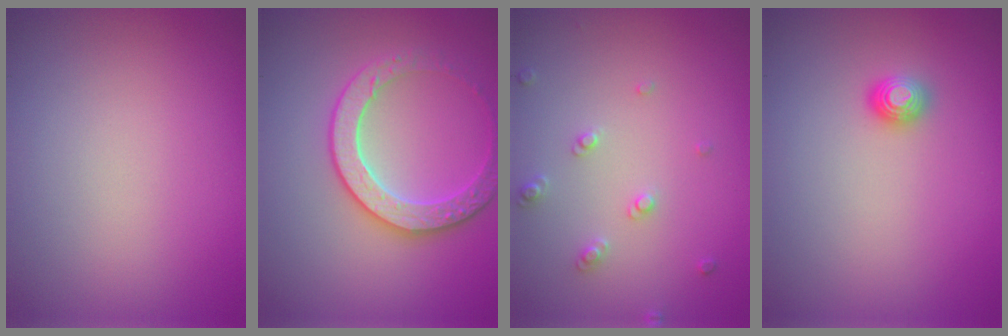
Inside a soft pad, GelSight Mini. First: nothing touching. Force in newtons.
{"total": 3.8, "press": 3.8, "slide": 0.7}
{"total": 1.6, "press": 1.5, "slide": 0.4}
{"total": 1.1, "press": 1.1, "slide": 0.4}